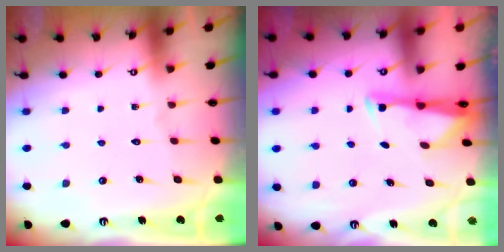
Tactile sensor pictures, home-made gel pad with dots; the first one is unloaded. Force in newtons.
{"total": 2.9, "press": 2.9, "slide": 0.4}